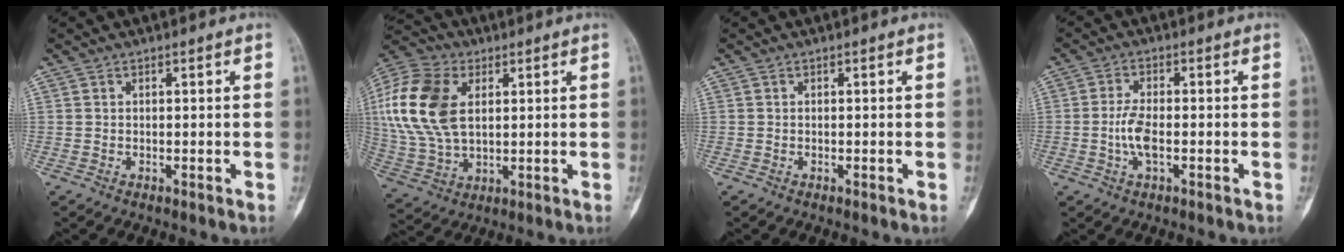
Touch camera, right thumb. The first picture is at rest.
{"total": 18.2, "force": [4.1, 11.5, 13.5], "torque": [-0.289, 0.004, 0.078]}
{"total": 0.0}
{"total": 4.6, "force": [-1.0, 1.9, 4.1], "torque": [-0.088, 0.010, -0.020]}